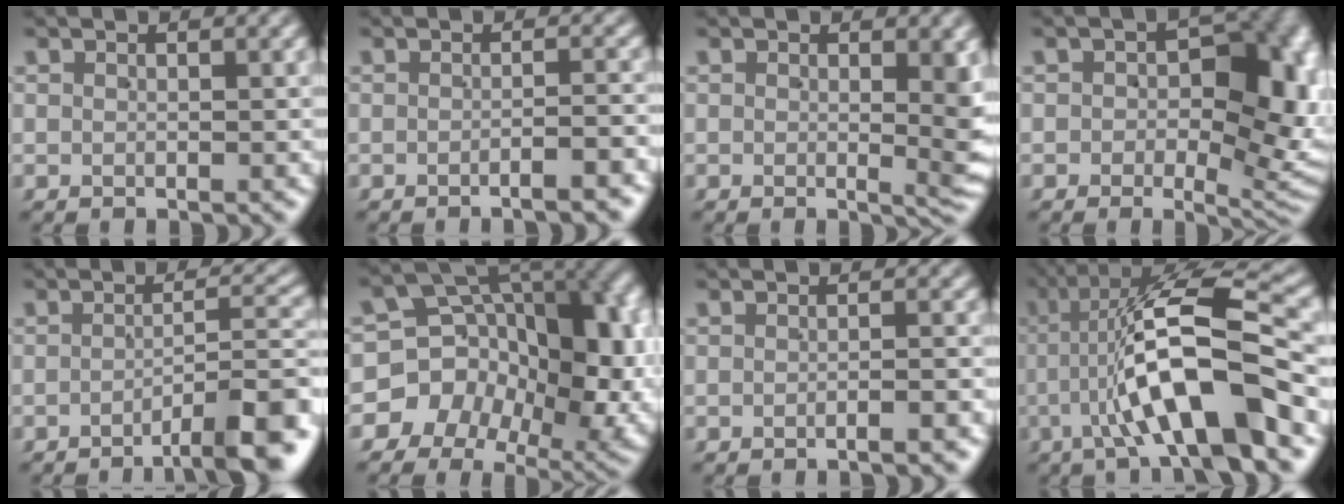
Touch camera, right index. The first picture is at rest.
{"total": 1.9, "force": [-1.6, -0.2, 1.0], "torque": [-0.007, 0.011, -0.034]}
{"total": 2.7, "force": [0.3, 0.4, 2.7], "torque": [-0.026, -0.010, 0.006]}
{"total": 9.3, "force": [-0.6, 5.4, 7.6], "torque": [-0.060, -0.010, -0.013]}
{"total": 6.0, "force": [-3.6, 0.9, 4.8], "torque": [-0.057, 0.001, -0.056]}
{"total": 17.6, "force": [-0.4, 13.7, 11.1], "torque": [-0.219, -0.029, -0.009]}
{"total": 1.4, "force": [-1.2, -0.3, 0.6], "torque": [-0.004, 0.010, -0.027]}
{"total": 12.2, "force": [-1.3, 3.9, 11.5], "torque": [-0.186, 0.002, -0.015]}